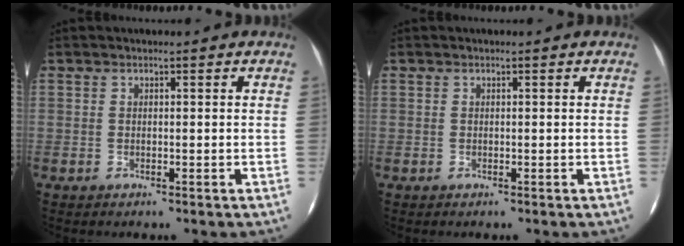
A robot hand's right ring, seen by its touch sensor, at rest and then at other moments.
{"total": 0.0}